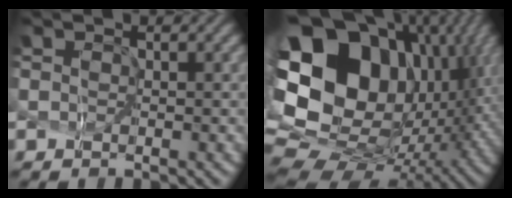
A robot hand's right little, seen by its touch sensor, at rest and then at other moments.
{"total": 19.8, "force": [4.3, 14.2, 13.1], "torque": [-0.298, -0.020, 0.127]}